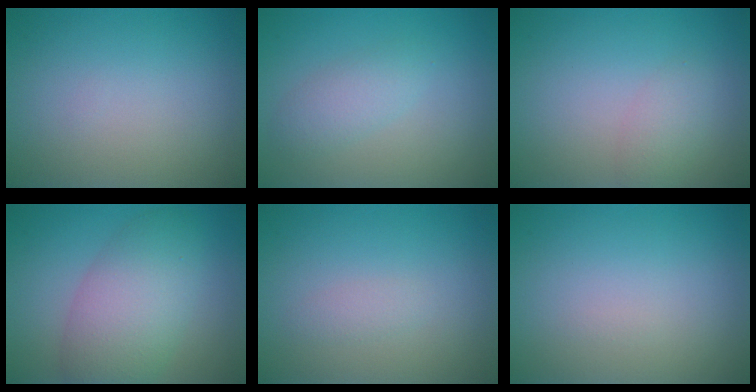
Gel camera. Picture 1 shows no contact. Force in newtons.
{"total": 2.2, "press": 2.2, "slide": 0.0}
{"total": 1.6, "press": 1.6, "slide": 0.1}
{"total": 6.4, "press": 6.4, "slide": 0.2}
{"total": 0.9, "press": 0.9, "slide": 0.1}
{"total": 0.0}